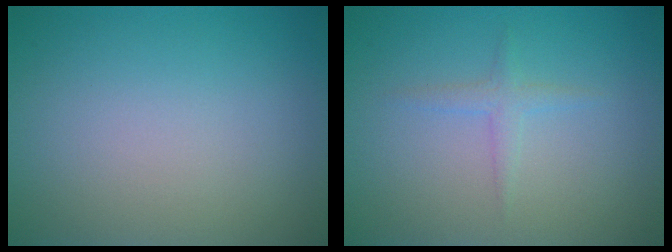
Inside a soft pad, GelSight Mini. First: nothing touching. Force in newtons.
{"total": 1.2, "press": 1.2, "slide": 0.0}